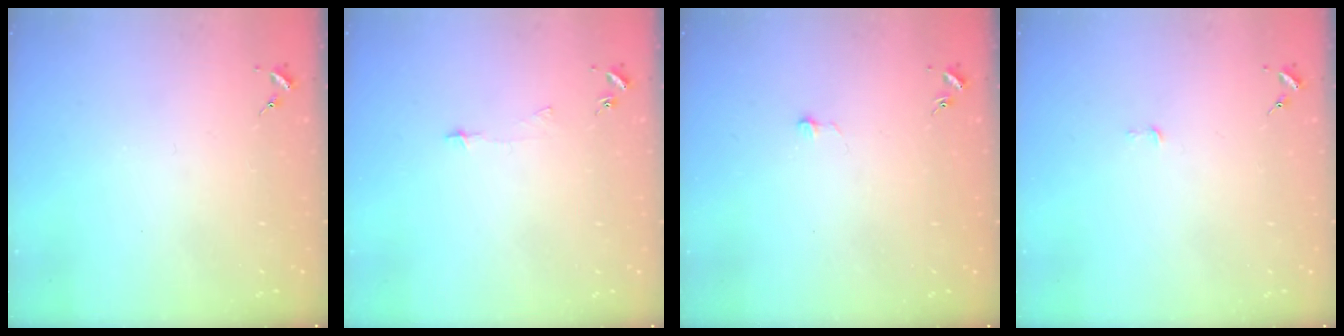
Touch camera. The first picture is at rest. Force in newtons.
{"total": 3.3, "press": 3.3, "slide": 0.2}
{"total": 2.9, "press": 2.9, "slide": 0.2}
{"total": 2.6, "press": 2.6, "slide": 0.2}